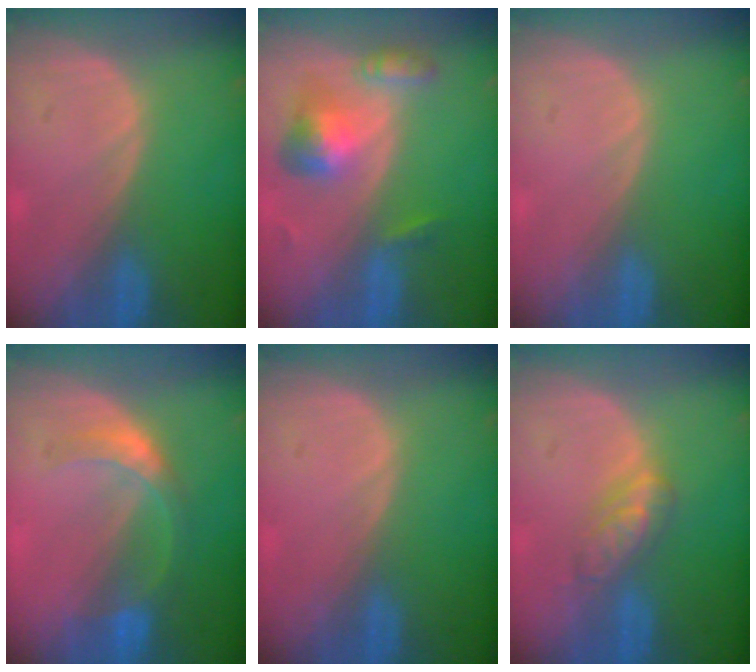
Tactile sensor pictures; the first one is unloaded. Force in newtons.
{"total": 6.5, "press": 5.9, "slide": 2.5}
{"total": 0.0}
{"total": 5.5, "press": 5.2, "slide": 2.0}
{"total": 0.0}
{"total": 4.7, "press": 4.5, "slide": 1.5}